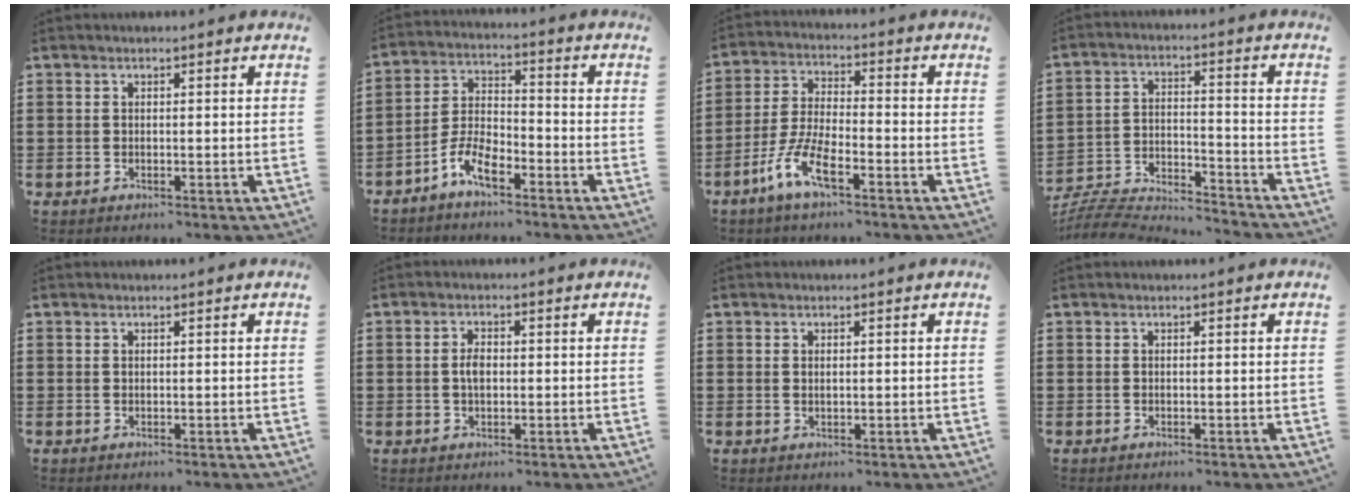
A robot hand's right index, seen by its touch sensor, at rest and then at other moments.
{"total": 6.4, "force": [-4.3, 2.5, 4.1], "torque": [-0.103, 0.003, -0.088]}
{"total": 7.6, "force": [-4.7, 1.8, 5.7], "torque": [-0.138, -0.008, -0.092]}
{"total": 6.2, "force": [-6.1, 0.7, 1.1], "torque": [-0.036, -0.003, -0.127]}
{"total": 0.0}
{"total": 2.6, "force": [-0.1, 1.3, 2.3], "torque": [-0.045, 0.005, -0.003]}
{"total": 0.7, "force": [0.2, 0.3, 0.6], "torque": [-0.013, 0.001, 0.003]}
{"total": 0.0}